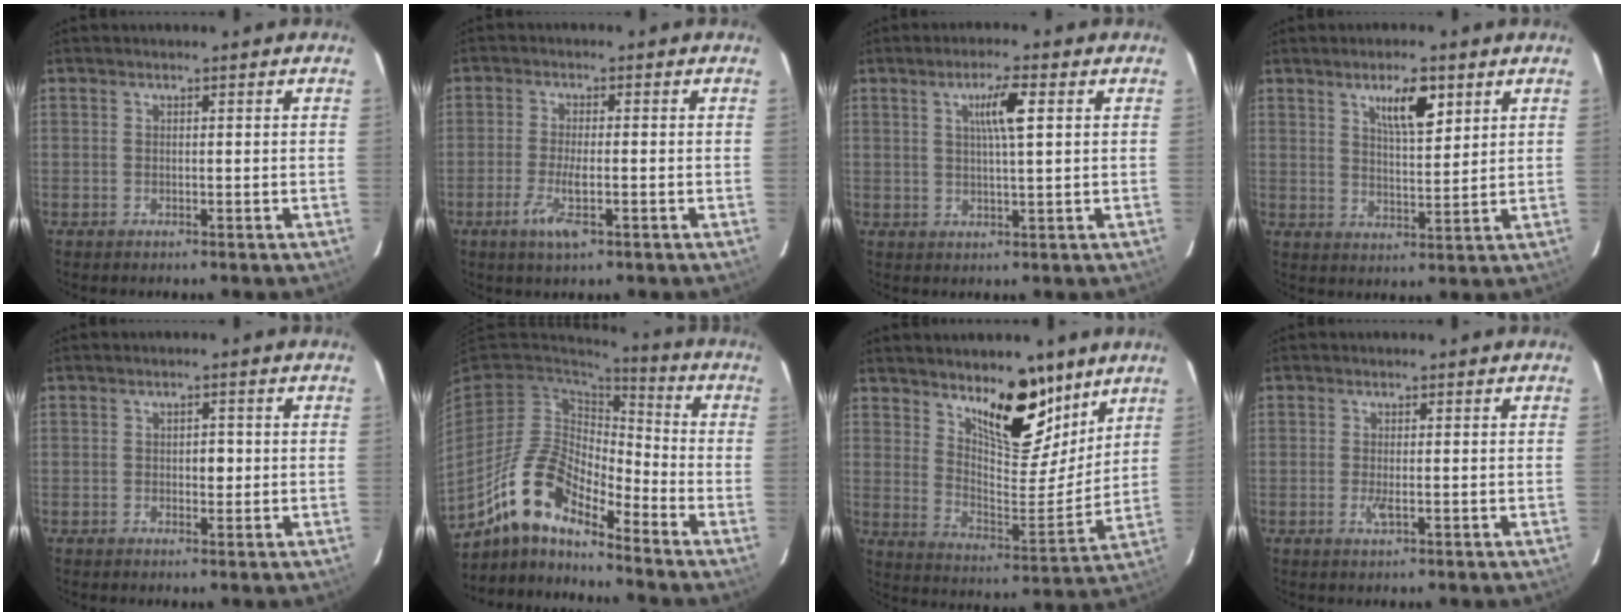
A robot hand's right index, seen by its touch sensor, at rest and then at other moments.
{"total": 4.6, "force": [-2.2, 0.8, 4.0], "torque": [-0.085, -0.007, -0.038]}
{"total": 5.1, "force": [1.6, 0.0, 4.8], "torque": [-0.085, 0.003, 0.027]}
{"total": 6.5, "force": [3.6, 1.5, 5.2], "torque": [-0.090, 0.000, 0.062]}
{"total": 1.9, "force": [-0.1, 1.1, 1.5], "torque": [-0.020, 0.002, 0.000]}
{"total": 11.4, "force": [-9.2, 3.4, 5.9], "torque": [-0.123, 0.029, -0.172]}
{"total": 13.7, "force": [9.2, 4.7, 8.9], "torque": [-0.127, -0.022, 0.160]}
{"total": 1.4, "force": [-0.4, 0.1, 1.3], "torque": [-0.028, -0.005, -0.008]}